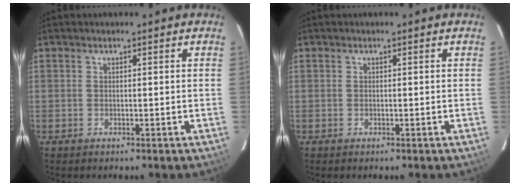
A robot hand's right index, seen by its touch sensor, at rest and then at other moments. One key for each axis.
{"total": 0.0}